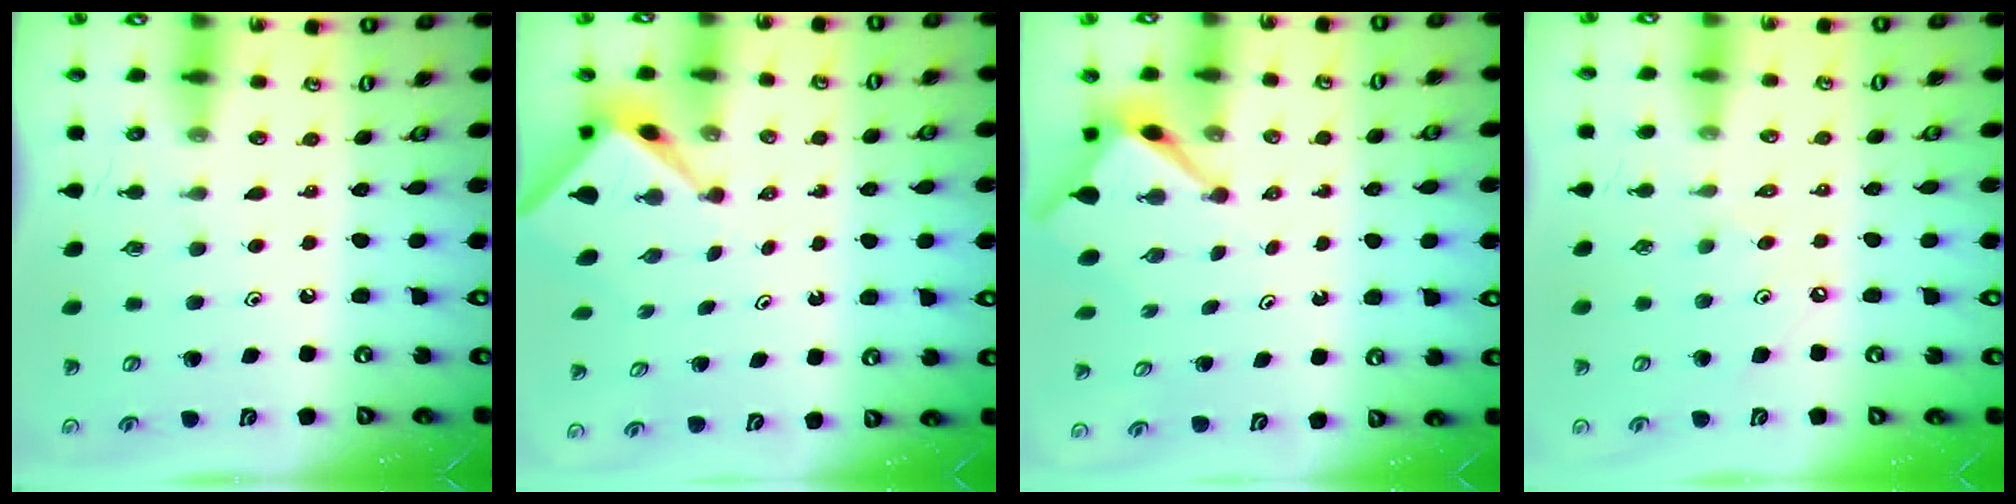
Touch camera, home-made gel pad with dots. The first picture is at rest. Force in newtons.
{"total": 2.3, "press": 2.2, "slide": 0.3}
{"total": 3.1, "press": 3.1, "slide": 0.2}
{"total": 2.6, "press": 2.6, "slide": 0.2}